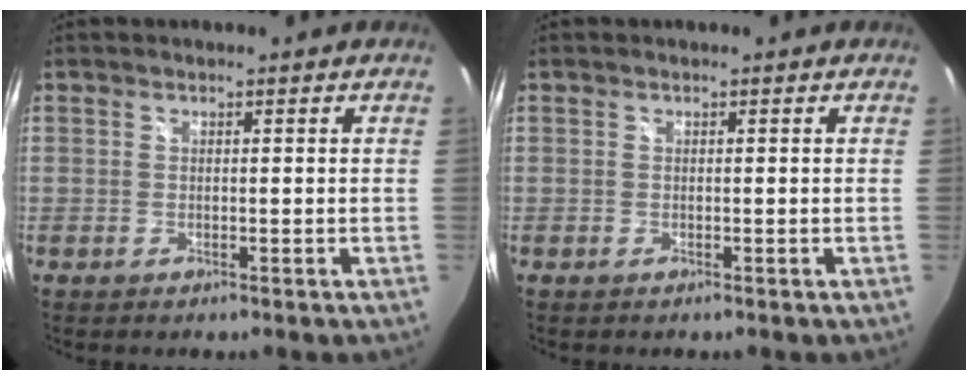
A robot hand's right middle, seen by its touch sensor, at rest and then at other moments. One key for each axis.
{"total": 0.0}